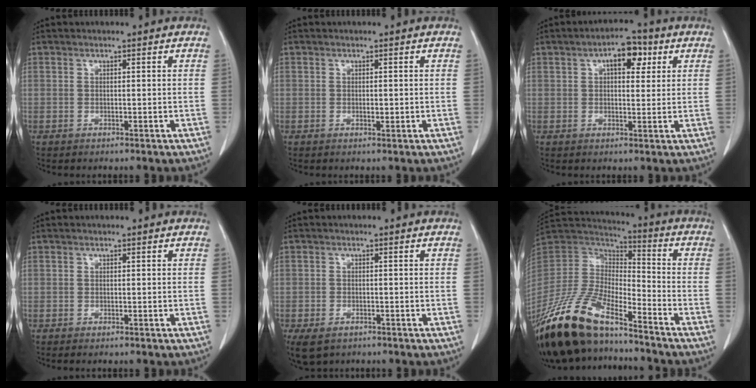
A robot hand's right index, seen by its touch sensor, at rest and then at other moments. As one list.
[{"total": 0.8, "force": [0.0, 0.3, 0.7], "torque": [-0.013, -0.001, 0.000]}, {"total": 5.7, "force": [2.3, 2.6, 4.6], "torque": [-0.069, 0.017, 0.029]}, {"total": 0.6, "force": [-0.5, 0.0, 0.3], "torque": [-0.011, -0.002, -0.008]}, {"total": 4.9, "force": [-3.1, 2.8, 2.5], "torque": [-0.044, -0.008, -0.045]}, {"total": 20.1, "force": [-15.2, 5.8, 11.8], "torque": [-0.259, -0.018, -0.289]}]